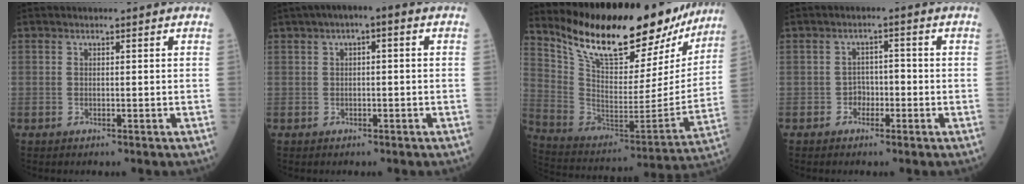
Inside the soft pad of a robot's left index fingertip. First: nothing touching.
{"total": 4.3, "force": [1.5, 1.3, 3.8], "torque": [-0.061, 0.026, 0.018]}
{"total": 26.1, "force": [21.6, 7.6, 12.6], "torque": [-0.212, -0.026, 0.325]}
{"total": 2.2, "force": [-1.0, 1.6, 1.2], "torque": [-0.010, 0.008, -0.021]}